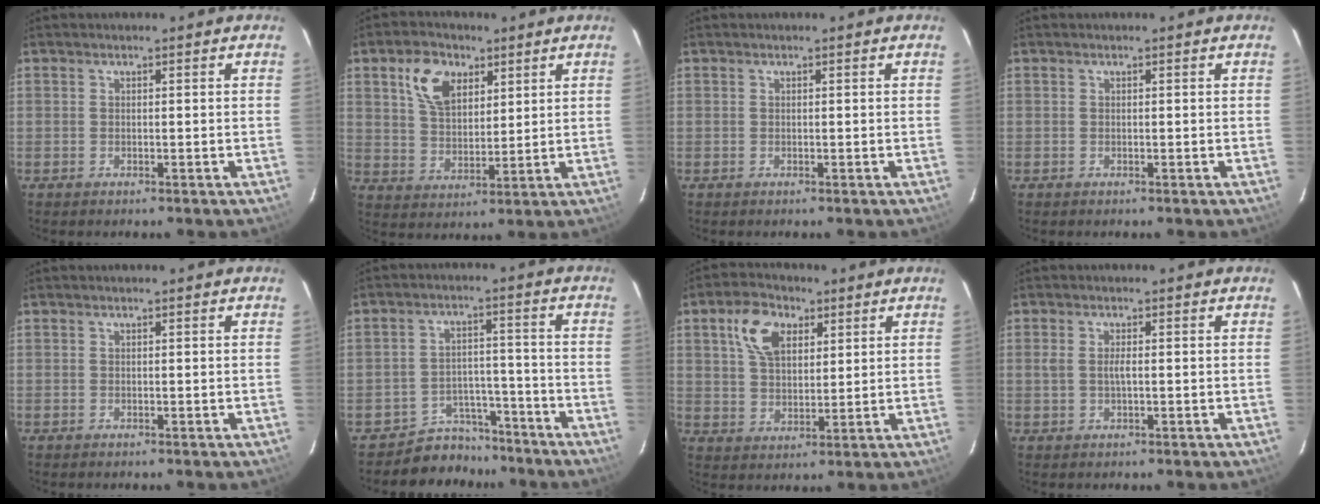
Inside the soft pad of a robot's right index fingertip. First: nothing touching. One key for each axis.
{"total": 9.3, "fx": 4.4, "fy": 5.7, "fz": 5.8, "tx": -0.112, "ty": 0.020, "tz": 0.083}
{"total": 0.0}
{"total": 0.0}
{"total": 0.0}
{"total": 7.7, "fx": -6.4, "fy": 4.2, "fz": -0.5, "tx": 0.002, "ty": 0.037, "tz": -0.096}
{"total": 9.3, "fx": 4.1, "fy": 5.6, "fz": 6.1, "tx": -0.118, "ty": 0.026, "tz": 0.076}
{"total": 2.1, "fx": 0.0, "fy": 0.6, "fz": 2.0, "tx": -0.040, "ty": 0.000, "tz": 0.000}